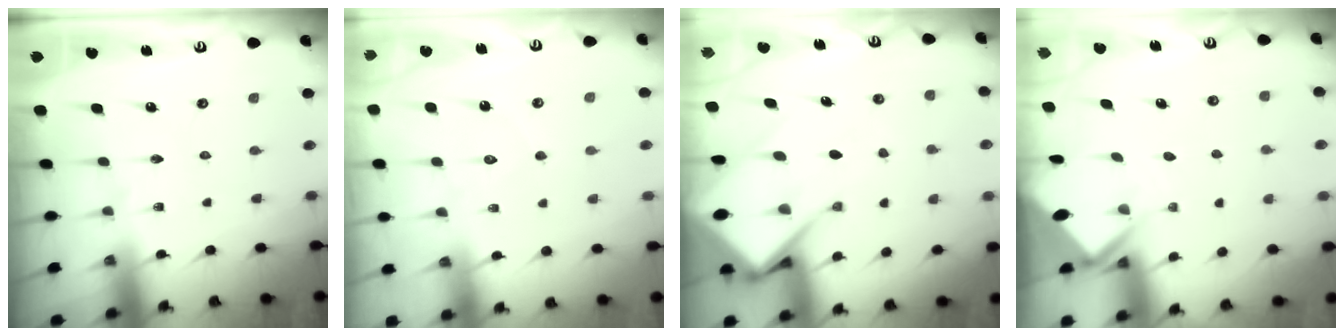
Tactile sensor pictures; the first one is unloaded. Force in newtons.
{"total": 4.3, "press": 4.3, "slide": 0.4}
{"total": 14.6, "press": 14.5, "slide": 1.3}
{"total": 4.1, "press": 4.1, "slide": 0.4}